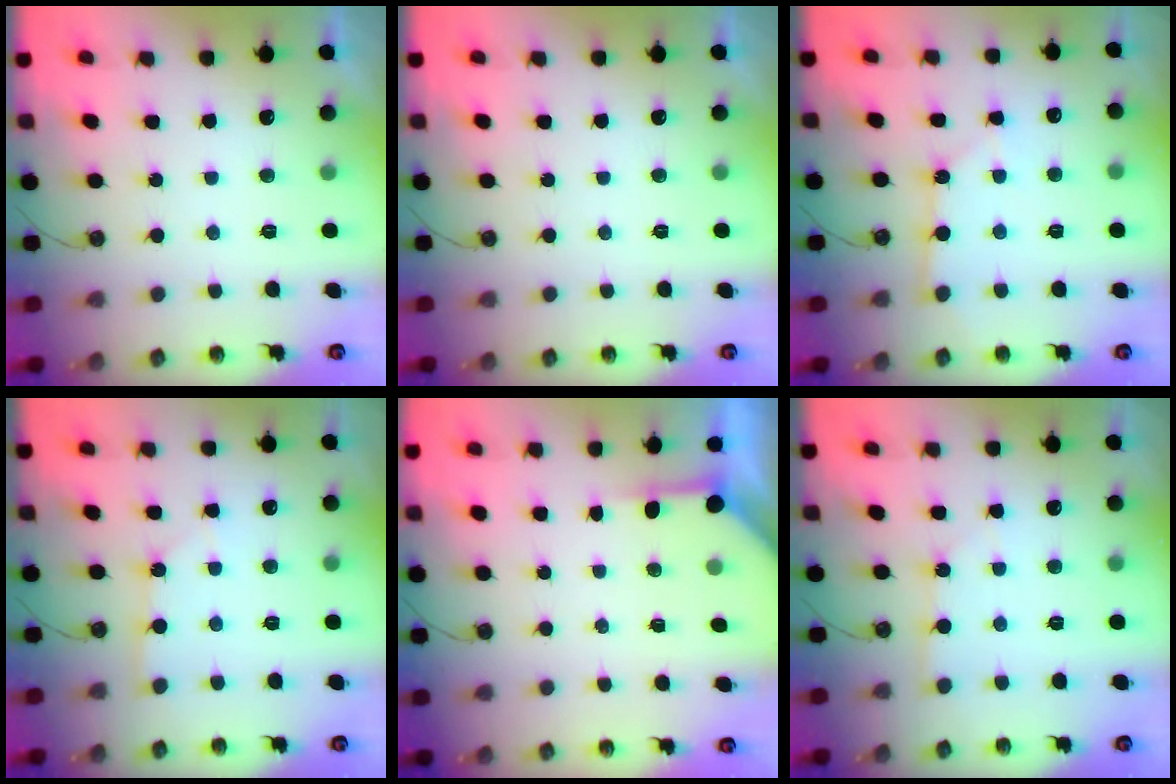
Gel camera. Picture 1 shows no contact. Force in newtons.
{"total": 0.0}
{"total": 3.1, "press": 3.1, "slide": 0.2}
{"total": 1.5, "press": 1.5, "slide": 0.2}
{"total": 3.6, "press": 3.5, "slide": 0.5}
{"total": 2.1, "press": 2.1, "slide": 0.2}